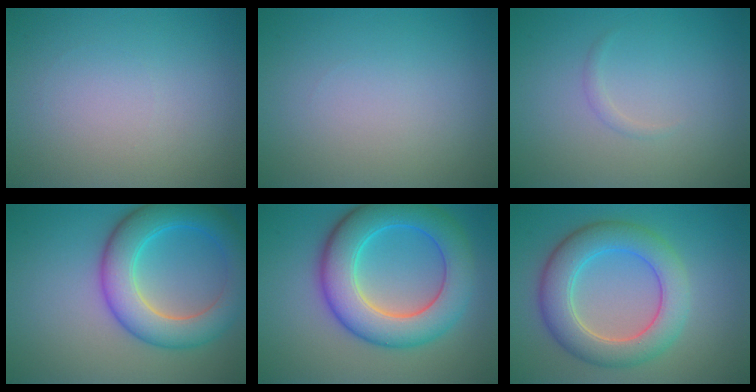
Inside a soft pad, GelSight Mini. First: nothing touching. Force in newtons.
{"total": 0.0}
{"total": 0.6, "press": 0.6, "slide": 0.0}
{"total": 7.3, "press": 7.3, "slide": 0.1}
{"total": 8.9, "press": 8.9, "slide": 0.2}
{"total": 6.5, "press": 6.5, "slide": 0.4}